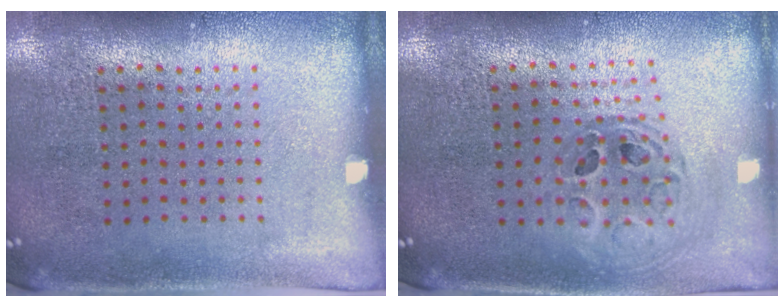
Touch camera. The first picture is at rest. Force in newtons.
{"total": 0.7, "press": 0.7, "slide": 0.1}